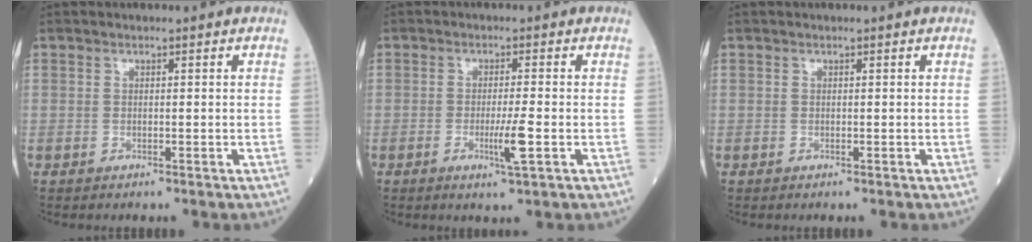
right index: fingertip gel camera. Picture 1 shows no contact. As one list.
[{"total": 4.1, "force": [-1.2, -0.3, 3.9], "torque": [-0.071, -0.010, -0.020]}, {"total": 0.0}]